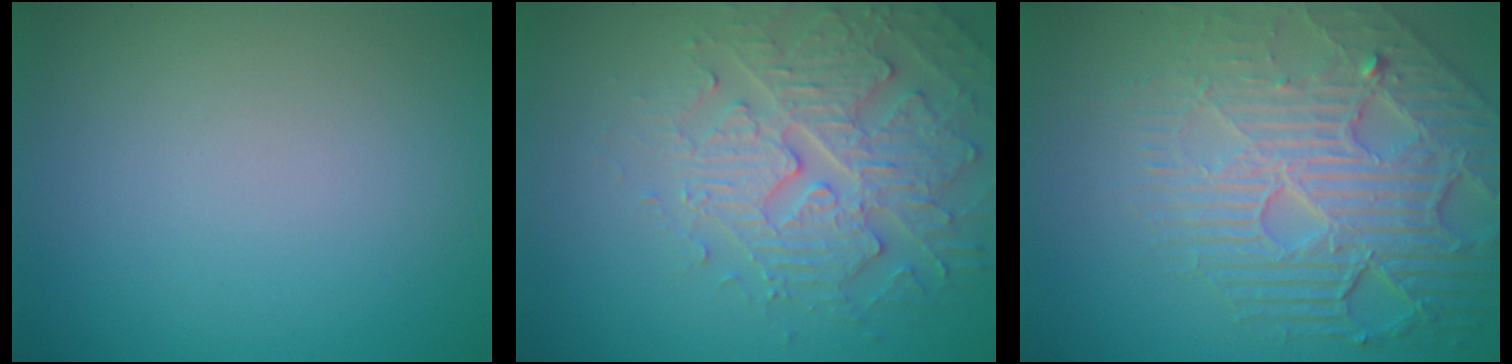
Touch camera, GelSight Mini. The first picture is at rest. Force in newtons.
{"total": 4.6, "press": 4.4, "slide": 1.1}
{"total": 8.5, "press": 5.8, "slide": 6.2}